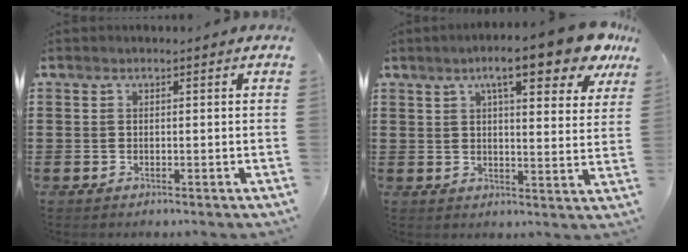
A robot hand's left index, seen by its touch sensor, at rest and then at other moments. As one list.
[{"total": 11.2, "force": [7.5, 2.0, 8.0], "torque": [-0.125, -0.018, 0.120]}]